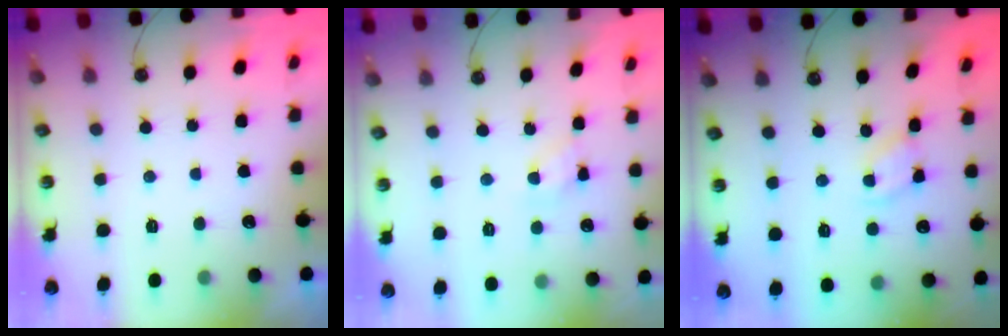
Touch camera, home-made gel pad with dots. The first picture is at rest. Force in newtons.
{"total": 5.9, "press": 5.9, "slide": 0.3}
{"total": 2.5, "press": 2.5, "slide": 0.1}